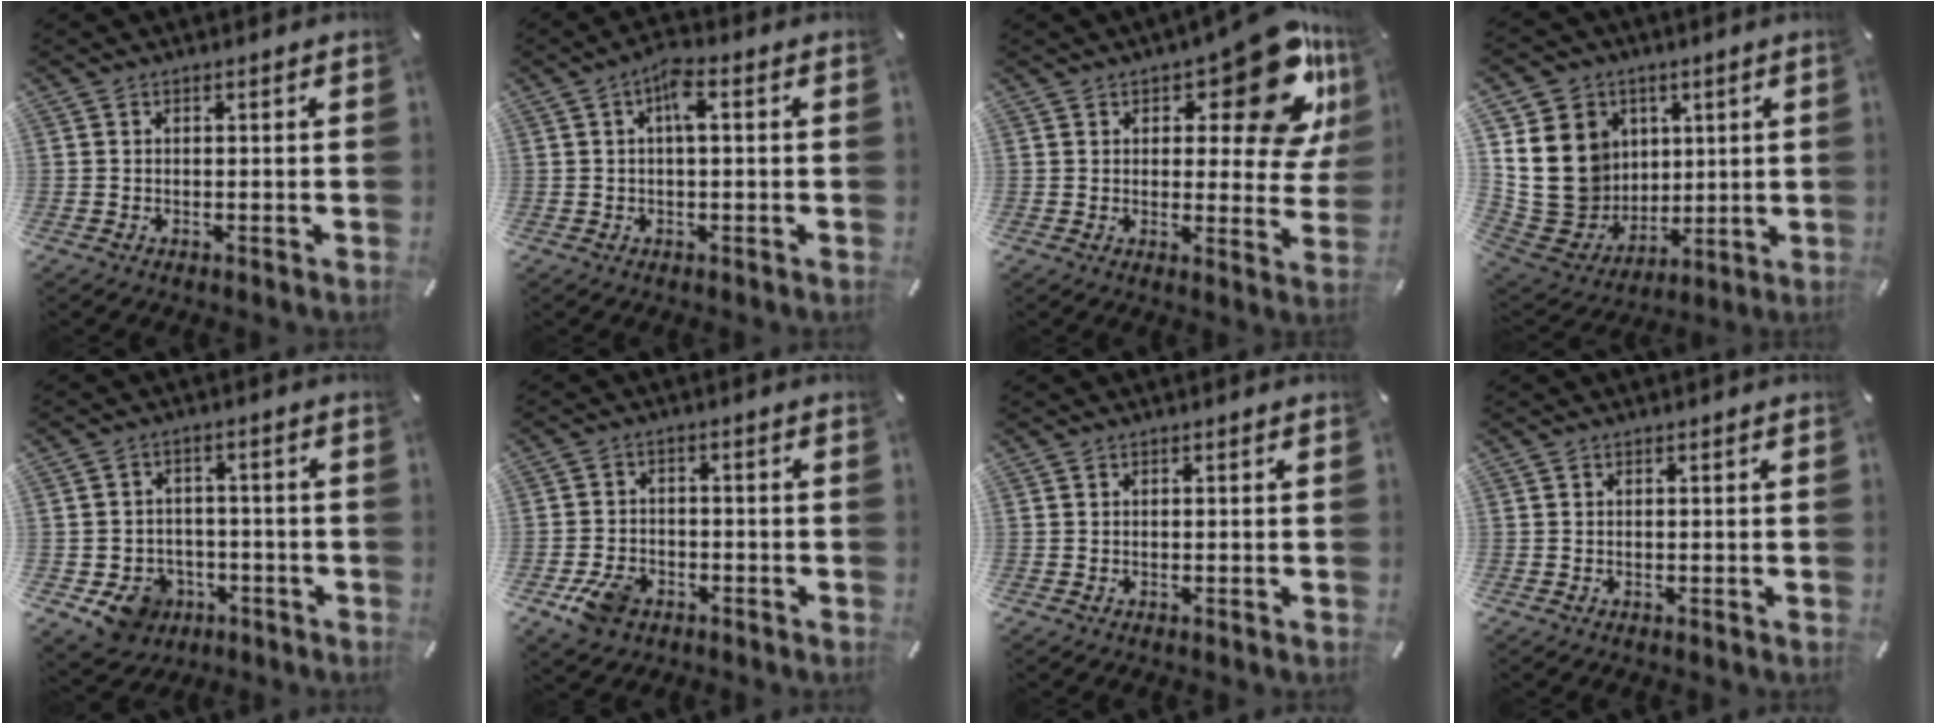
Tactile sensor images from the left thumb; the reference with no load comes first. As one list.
[{"total": 4.7, "force": [0.7, 1.7, 4.3], "torque": [-0.079, 0.010, 0.009]}, {"total": 17.7, "force": [9.4, 7.3, 13.1], "torque": [-0.151, -0.071, 0.151]}, {"total": 18.5, "force": [3.1, 16.6, 7.6], "torque": [-0.149, -0.017, 0.074]}, {"total": 8.3, "force": [-3.9, 6.8, 2.6], "torque": [-0.051, 0.029, -0.066]}, {"total": 6.8, "force": [-3.5, 4.8, 3.4], "torque": [-0.074, 0.016, -0.066]}, {"total": 0.0}, {"total": 0.0}]